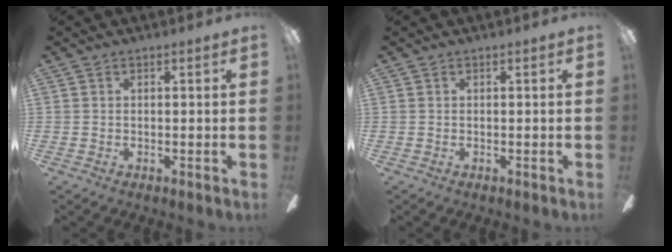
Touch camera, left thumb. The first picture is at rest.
{"total": 0.0}